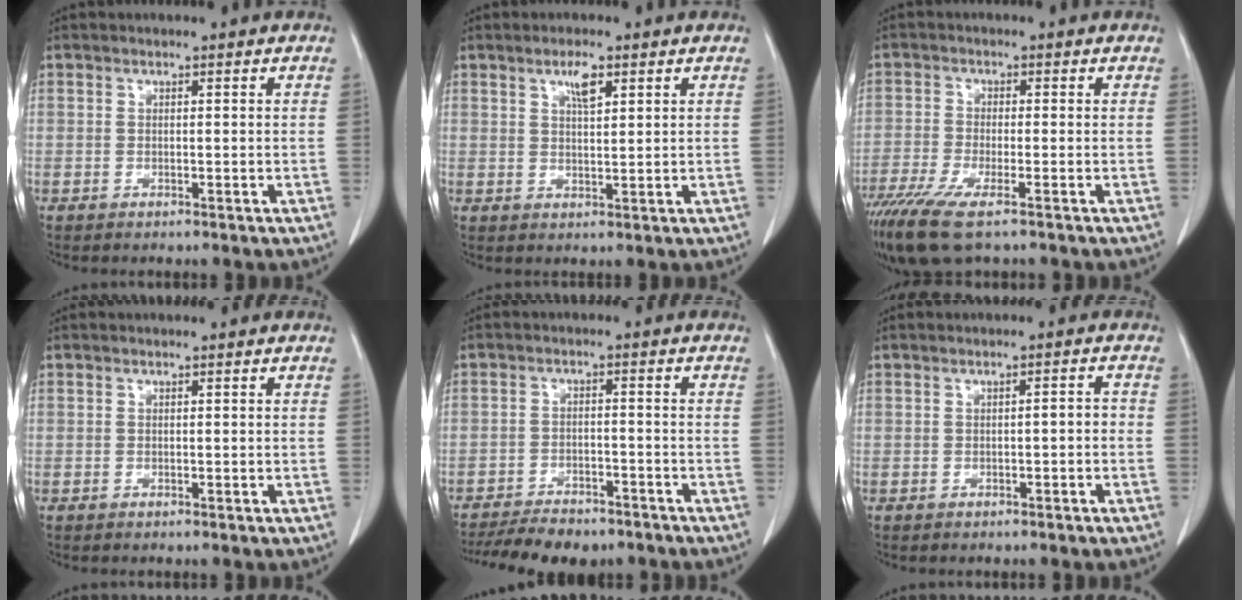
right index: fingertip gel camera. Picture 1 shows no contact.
{"total": 3.3, "force": [1.8, 0.8, 2.6], "torque": [-0.049, 0.000, 0.033]}
{"total": 9.0, "force": [-6.0, 1.6, 6.4], "torque": [-0.119, -0.023, -0.107]}
{"total": 0.0}
{"total": 12.1, "force": [-10.2, 4.1, 5.1], "torque": [-0.080, -0.003, -0.145]}
{"total": 1.4, "force": [-0.4, 0.4, 1.3], "torque": [-0.017, 0.004, -0.006]}